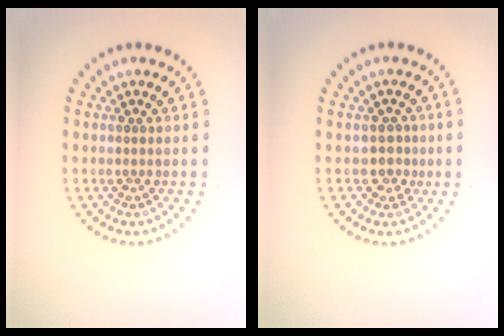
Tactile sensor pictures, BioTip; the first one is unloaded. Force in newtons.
{"total": 1.8, "press": 1.4, "slide": 1.2}